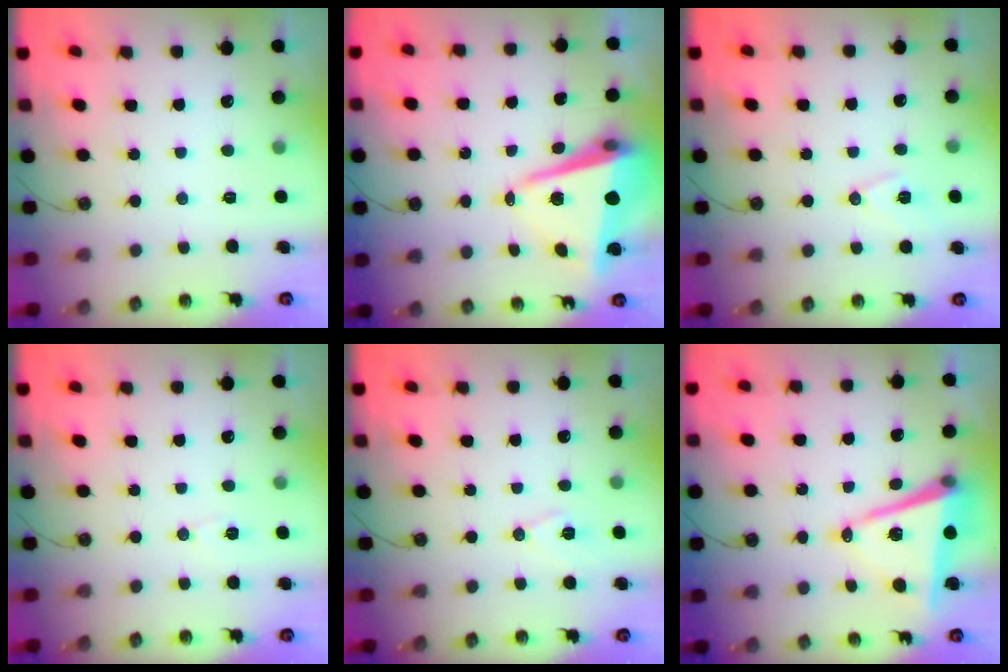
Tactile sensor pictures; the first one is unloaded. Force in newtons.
{"total": 10.2, "press": 10.2, "slide": 0.8}
{"total": 8.6, "press": 7.8, "slide": 3.6}
{"total": 5.9, "press": 5.8, "slide": 1.0}
{"total": 7.1, "press": 6.2, "slide": 3.6}
{"total": 11.0, "press": 10.1, "slide": 4.2}